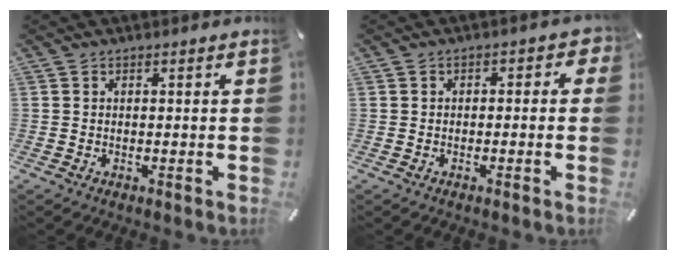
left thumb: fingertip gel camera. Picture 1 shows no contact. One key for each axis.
{"total": 2.6, "fx": -1.2, "fy": 1.8, "fz": 1.4, "tx": -0.019, "ty": 0.012, "tz": -0.027}